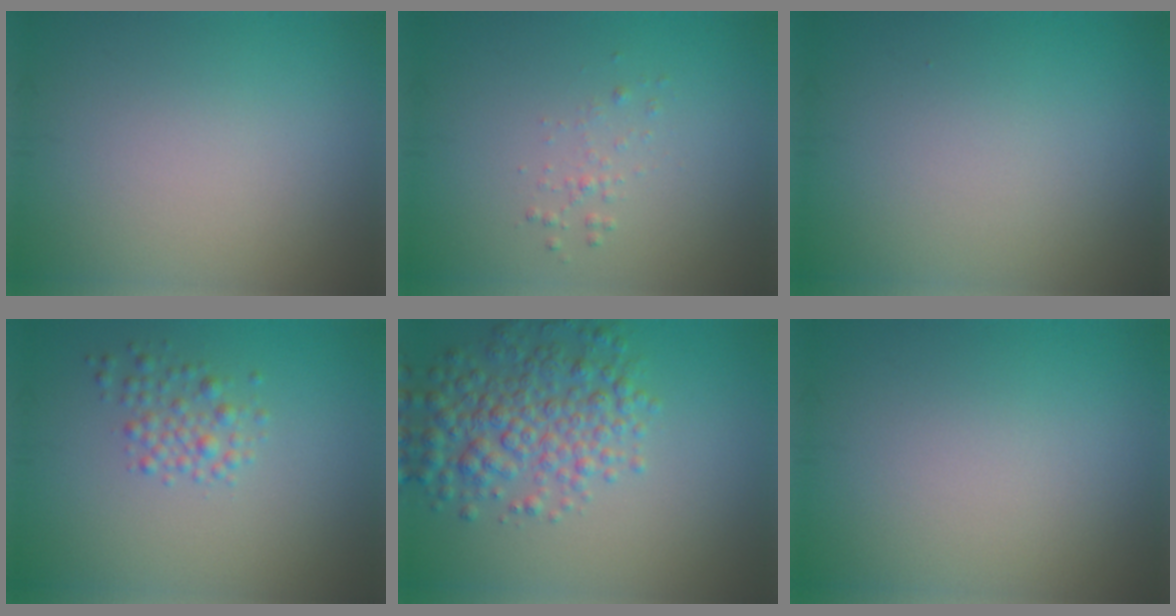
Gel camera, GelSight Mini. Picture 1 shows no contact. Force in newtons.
{"total": 0.9, "press": 0.9, "slide": 0.0}
{"total": 0.0}
{"total": 2.0, "press": 2.0, "slide": 0.0}
{"total": 5.5, "press": 5.5, "slide": 0.2}
{"total": 0.0}